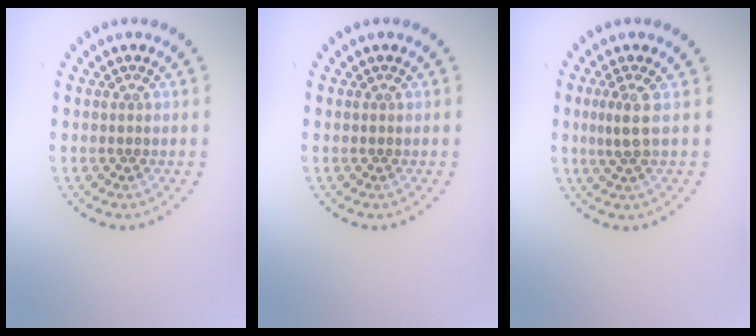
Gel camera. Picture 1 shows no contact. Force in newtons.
{"total": 0.0}
{"total": 1.9, "press": 1.4, "slide": 1.3}